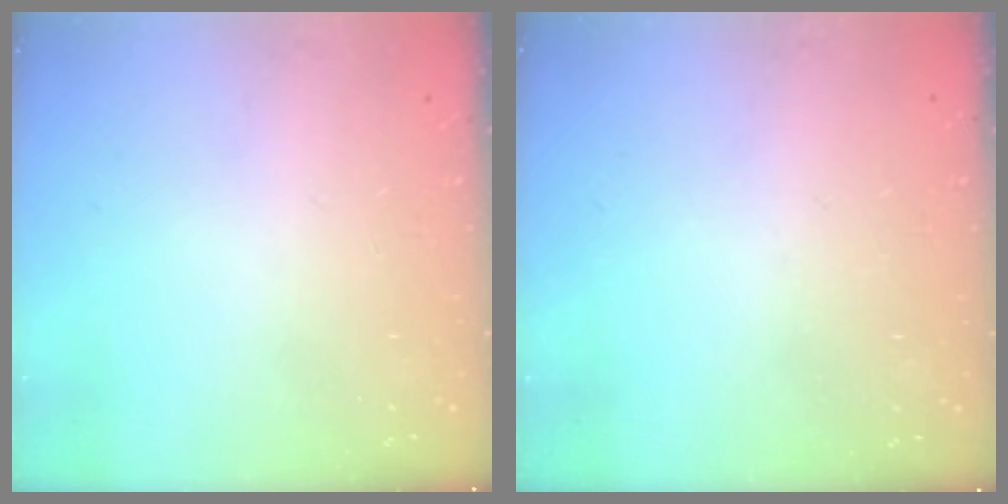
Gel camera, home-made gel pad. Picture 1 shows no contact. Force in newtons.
{"total": 3.9, "press": 3.9, "slide": 0.2}